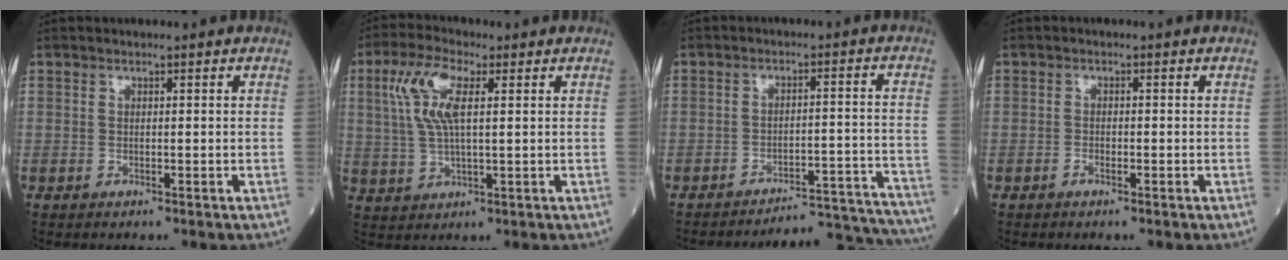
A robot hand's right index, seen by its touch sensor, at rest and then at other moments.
{"total": 8.2, "force": [2.5, 2.3, 7.4], "torque": [-0.168, 0.015, 0.052]}
{"total": 17.1, "force": [-17.0, -0.8, 1.5], "torque": [0.024, 0.019, -0.213]}
{"total": 0.9, "force": [-0.5, 0.4, 0.6], "torque": [-0.011, 0.001, -0.008]}